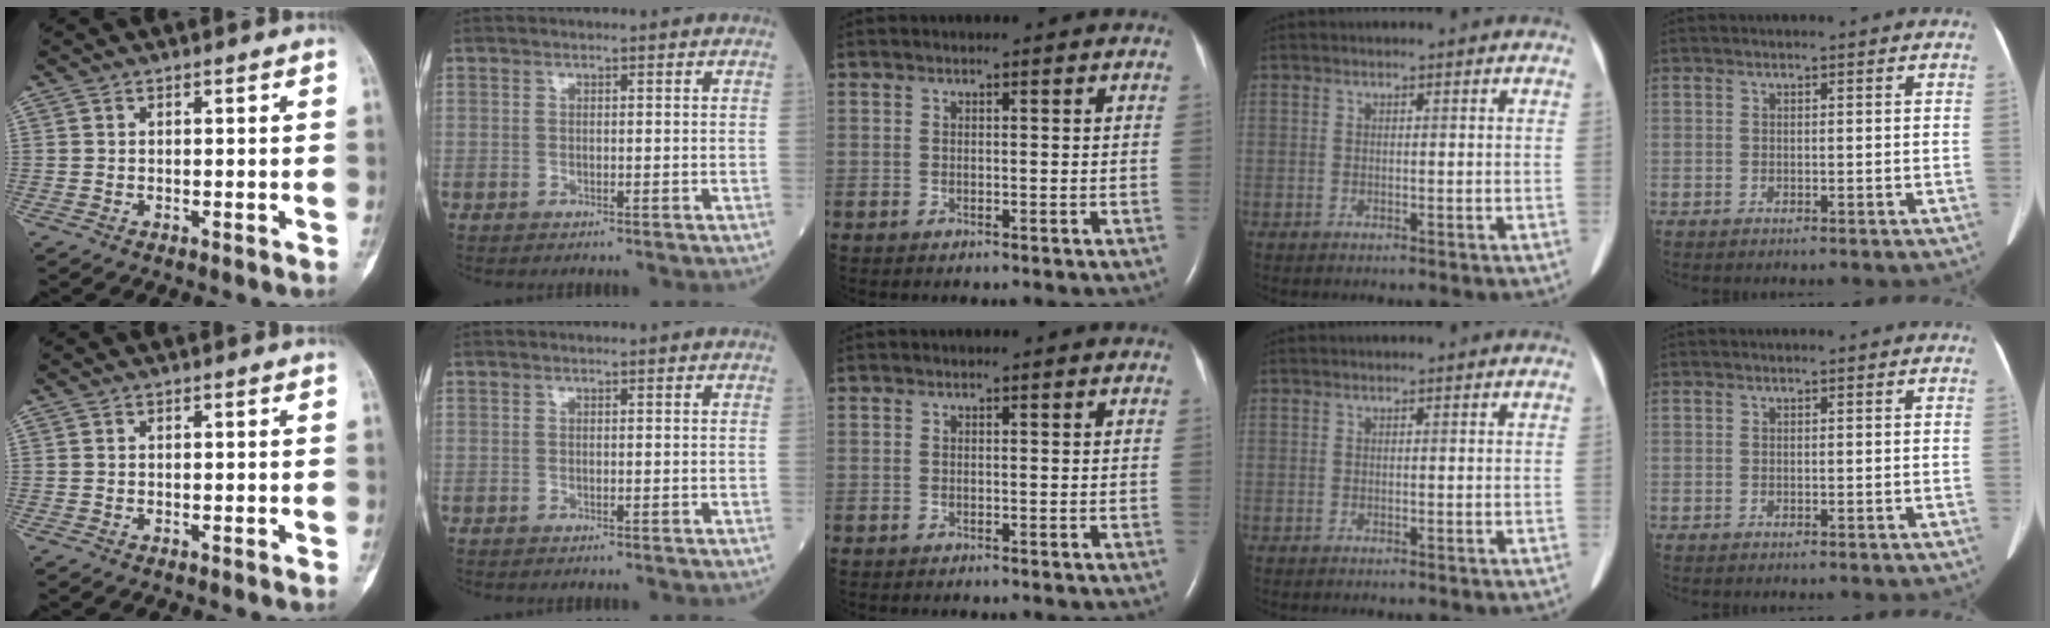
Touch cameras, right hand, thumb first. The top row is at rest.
{}